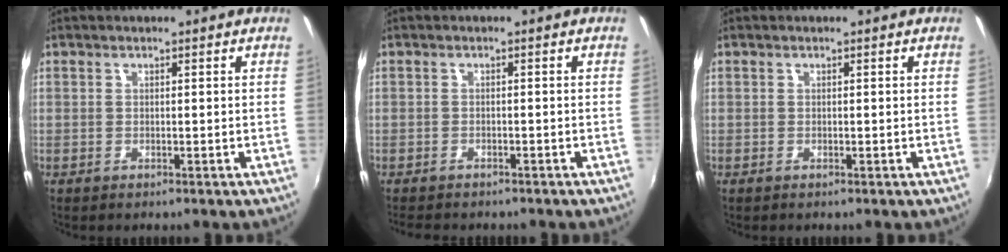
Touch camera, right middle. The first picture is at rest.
{"total": 4.8, "force": [-4.2, 1.5, 1.7], "torque": [-0.045, -0.018, -0.064]}
{"total": 0.0}